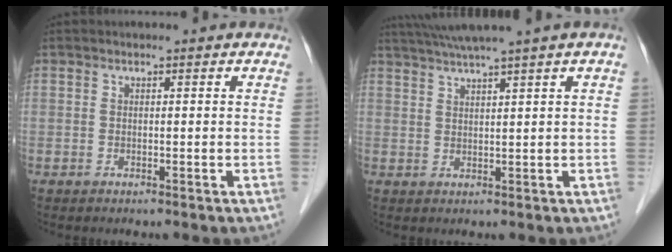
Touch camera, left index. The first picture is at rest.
{"total": 6.4, "force": [4.9, -1.8, 3.6], "torque": [-0.057, 0.020, 0.083]}